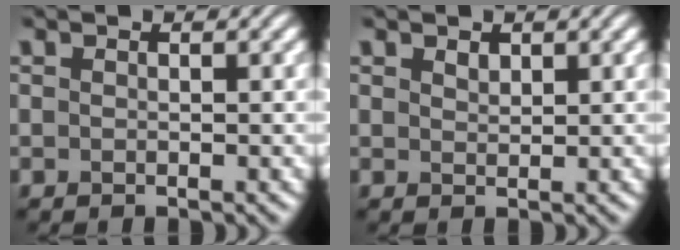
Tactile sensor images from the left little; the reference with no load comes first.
{"total": 0.9, "force": [0.7, 0.4, 0.3], "torque": [-0.008, 0.000, 0.014]}